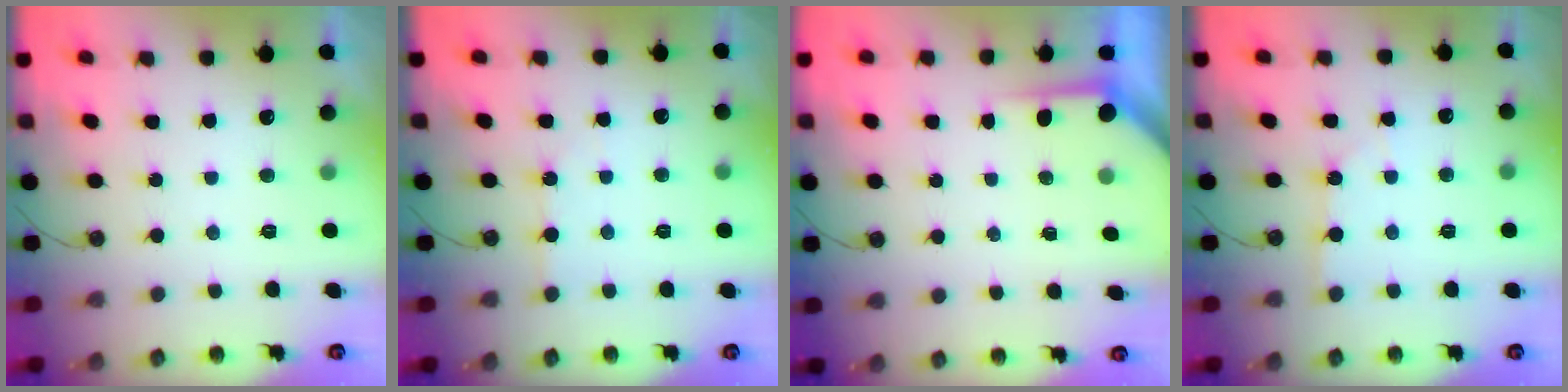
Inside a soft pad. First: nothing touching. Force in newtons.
{"total": 3.3, "press": 3.2, "slide": 0.5}
{"total": 3.4, "press": 3.4, "slide": 0.3}
{"total": 2.2, "press": 2.2, "slide": 0.3}